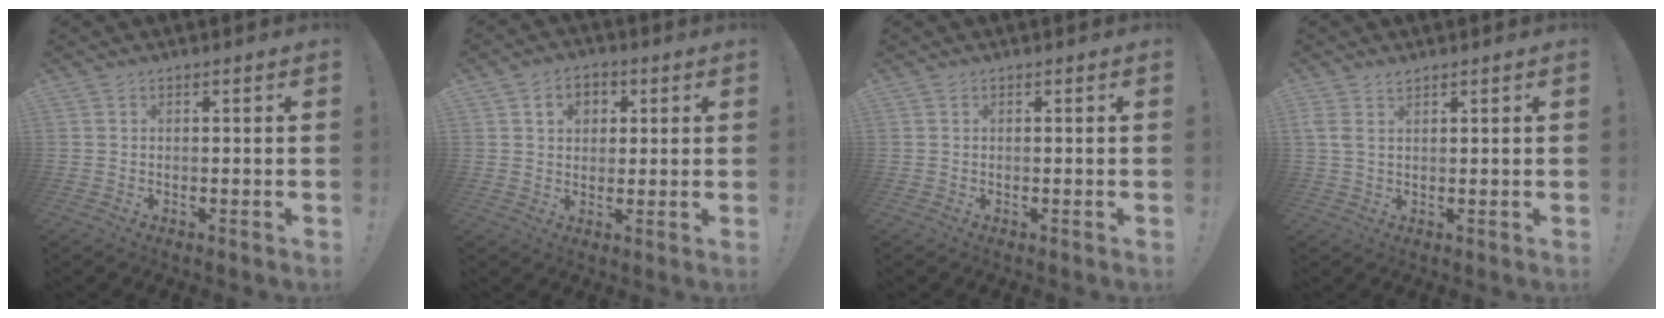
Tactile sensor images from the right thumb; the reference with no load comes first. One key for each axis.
{"total": 6.2, "fx": 2.1, "fy": 5.2, "fz": 2.7, "tx": -0.034, "ty": -0.004, "tz": 0.037}
{"total": 0.0}
{"total": 2.3, "fx": 1.6, "fy": 0.8, "fz": 1.5, "tx": -0.026, "ty": -0.007, "tz": 0.029}